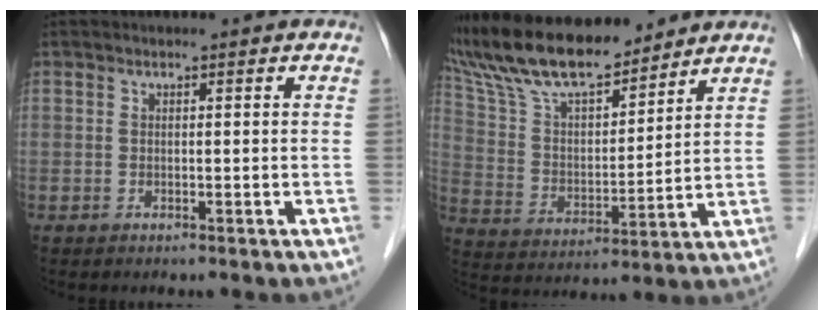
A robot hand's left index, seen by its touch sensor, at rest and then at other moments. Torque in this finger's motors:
{"motor_torque": [1.07, -1.07, 0.57, 0.21]}